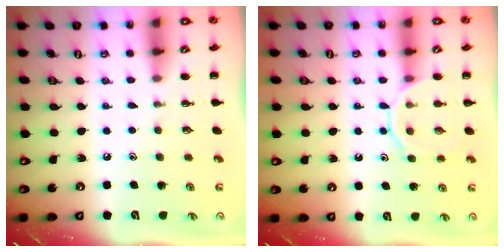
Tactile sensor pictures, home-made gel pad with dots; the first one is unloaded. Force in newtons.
{"total": 10.8, "press": 10.8, "slide": 1.3}